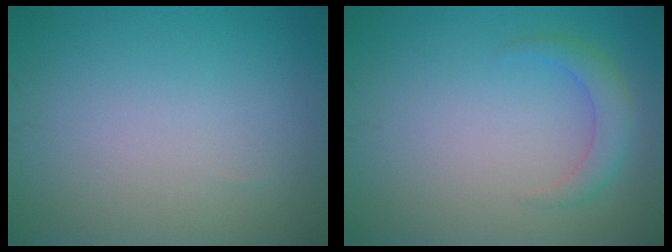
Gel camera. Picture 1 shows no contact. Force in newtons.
{"total": 2.2, "press": 2.2, "slide": 0.1}